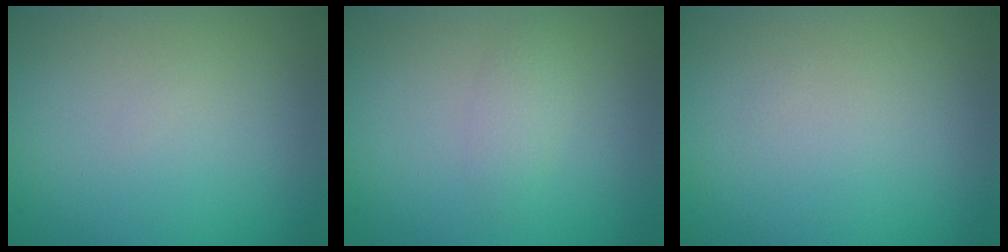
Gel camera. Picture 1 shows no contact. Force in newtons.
{"total": 1.4, "press": 1.4, "slide": 0.0}
{"total": 0.0}